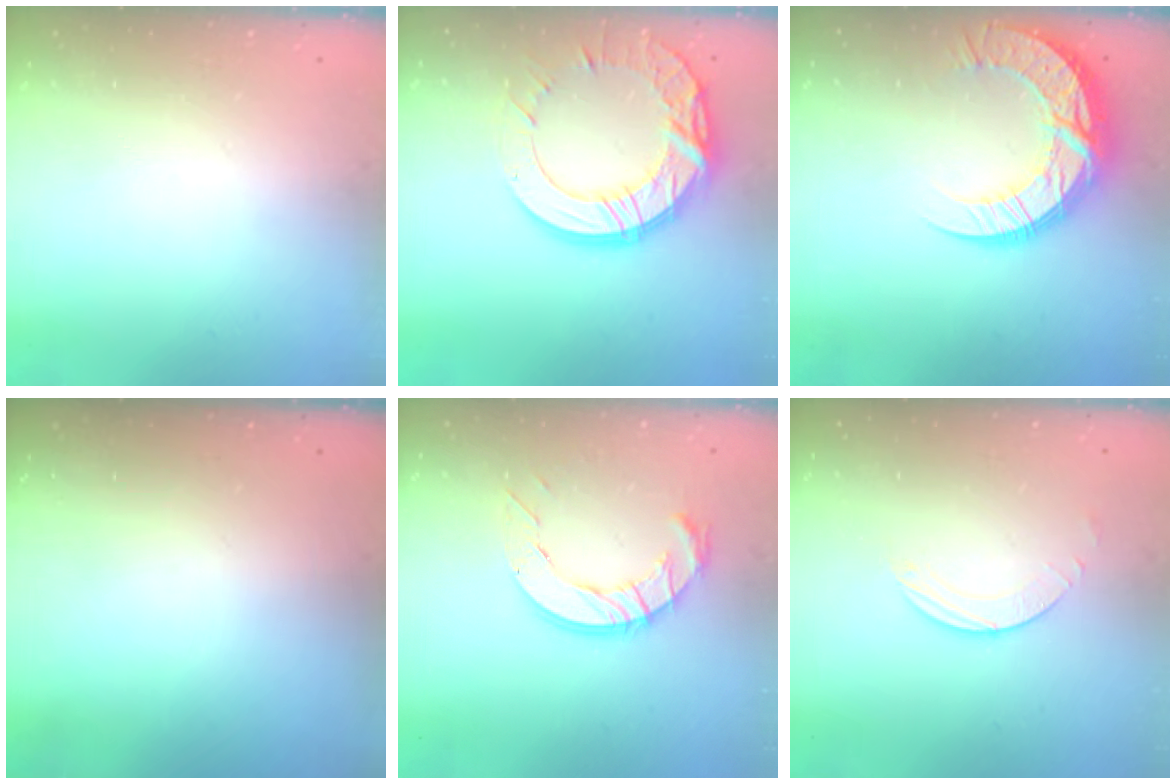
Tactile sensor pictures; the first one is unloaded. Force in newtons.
{"total": 17.0, "press": 17.0, "slide": 1.2}
{"total": 16.6, "press": 16.5, "slide": 1.4}
{"total": 0.0}
{"total": 10.6, "press": 10.5, "slide": 0.9}
{"total": 2.0, "press": 2.0, "slide": 0.2}